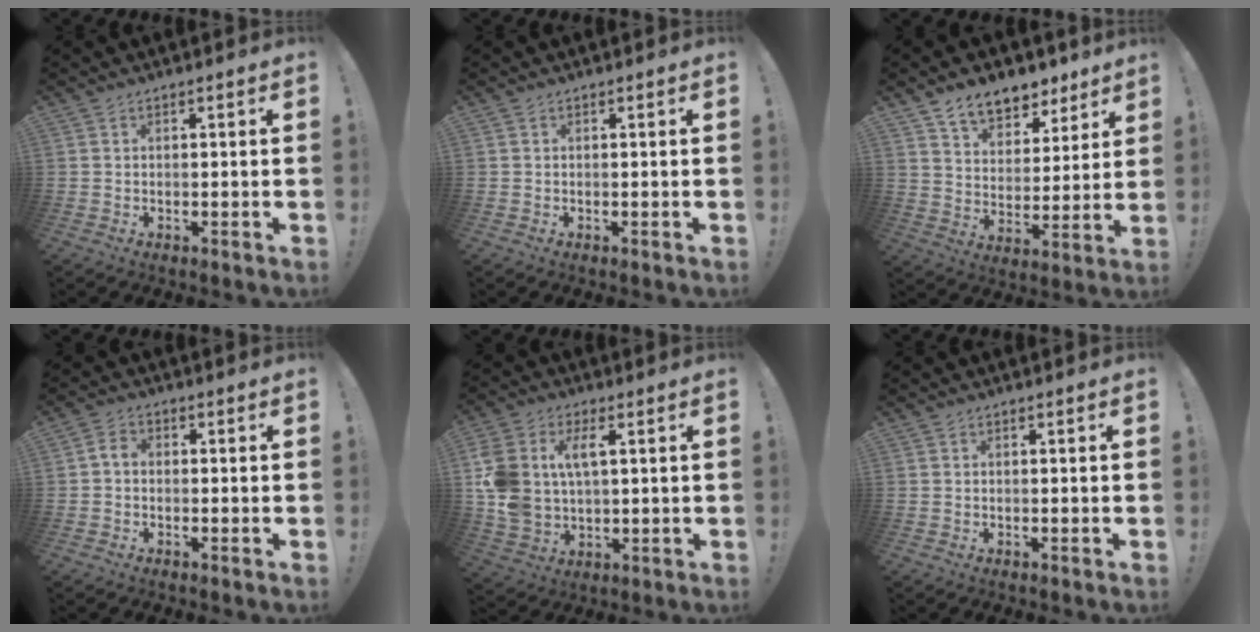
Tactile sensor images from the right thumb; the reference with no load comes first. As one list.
[{"total": 0.0}, {"total": 11.0, "force": [8.5, 6.0, 3.5], "torque": [-0.060, -0.059, 0.161]}, {"total": 2.6, "force": [-0.8, 1.8, 1.8], "torque": [-0.033, 0.013, -0.014]}, {"total": 12.4, "force": [4.0, 8.2, 8.3], "torque": [-0.171, -0.011, 0.075]}, {"total": 0.0}]